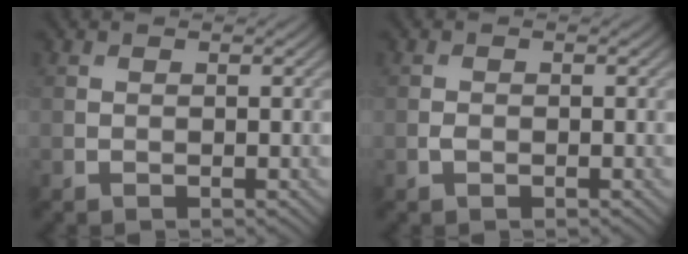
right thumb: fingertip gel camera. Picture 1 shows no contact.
{"total": 0.7, "force": [-0.2, 0.4, 0.4], "torque": [-0.009, -0.001, -0.005]}